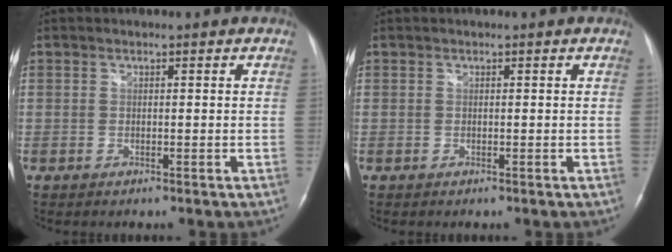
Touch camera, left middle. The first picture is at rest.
{"total": 0.0}